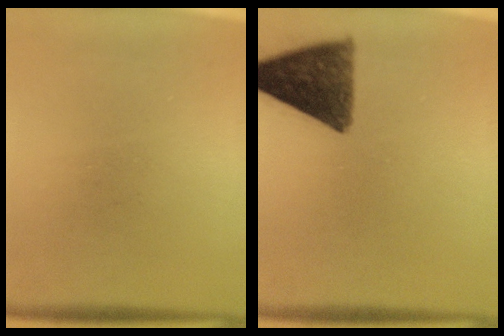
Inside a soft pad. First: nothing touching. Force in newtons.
{"total": 10.7}